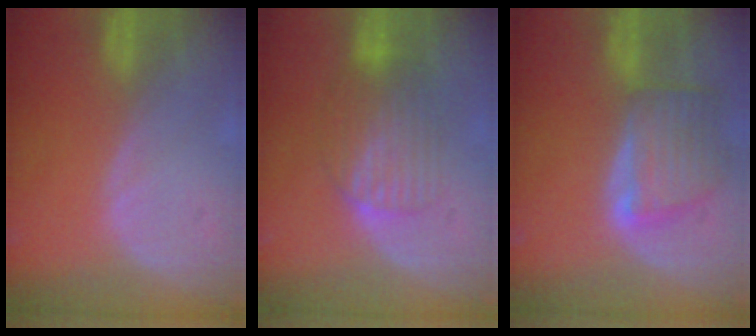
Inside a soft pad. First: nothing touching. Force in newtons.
{"total": 6.4, "press": 6.3, "slide": 1.3}
{"total": 7.8, "press": 7.1, "slide": 3.2}